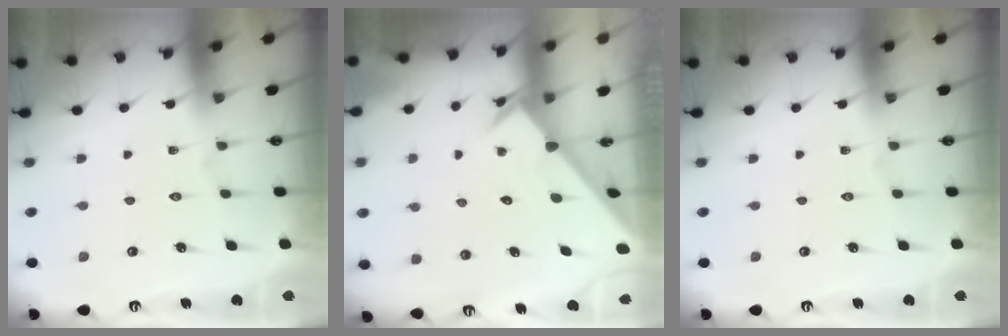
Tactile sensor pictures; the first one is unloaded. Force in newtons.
{"total": 2.2, "press": 2.2, "slide": 0.1}
{"total": 0.0}